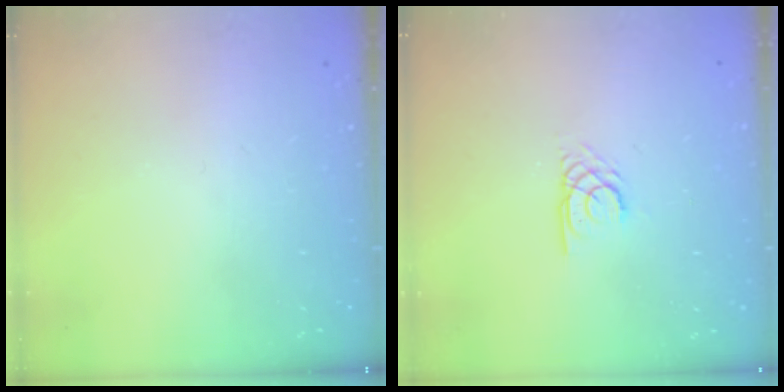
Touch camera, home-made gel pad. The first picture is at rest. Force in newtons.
{"total": 2.7, "press": 2.7, "slide": 0.1}